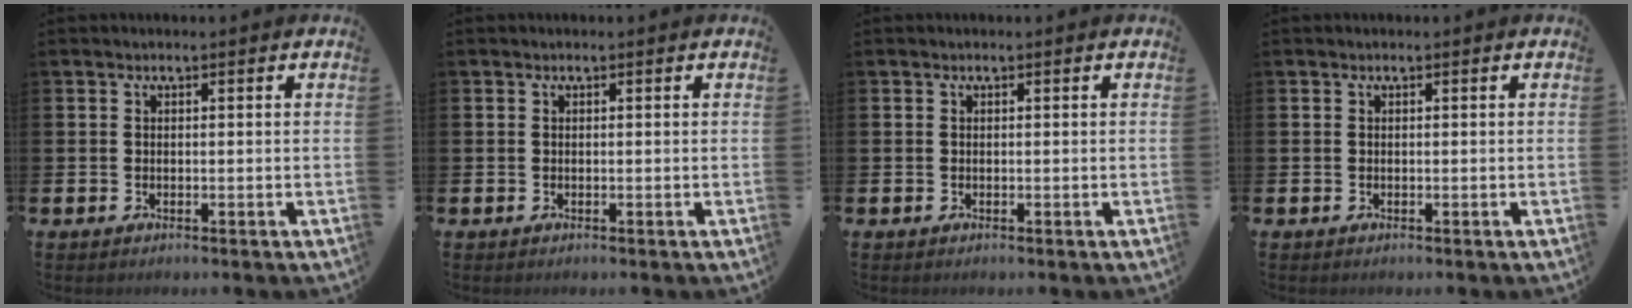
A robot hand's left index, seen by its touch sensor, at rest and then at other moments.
{"total": 0.0}
{"total": 0.0}
{"total": 0.0}